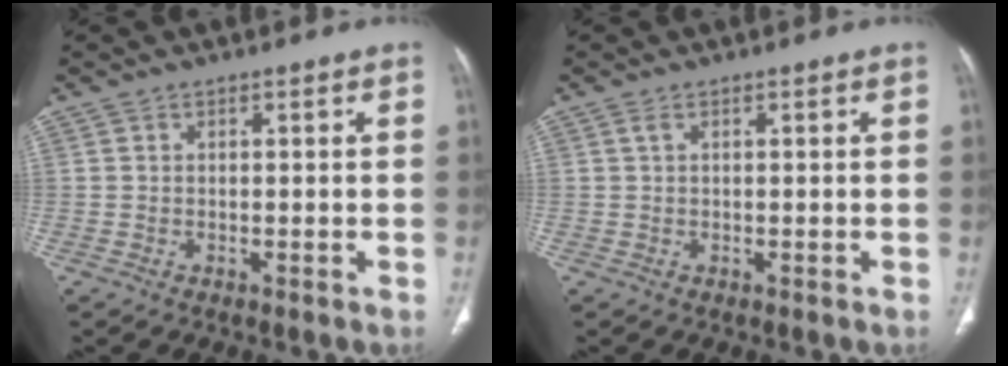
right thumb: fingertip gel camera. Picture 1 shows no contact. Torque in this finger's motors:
{"motor_torque": [-0.07, 0.04, 0.21, -0.18, 0.04]}